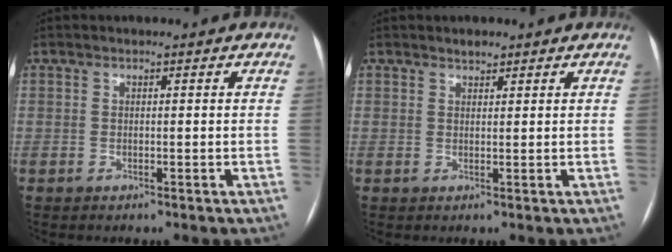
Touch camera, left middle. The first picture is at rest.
{"total": 1.2, "force": [1.1, 0.5, 0.4], "torque": [-0.011, 0.003, 0.018]}